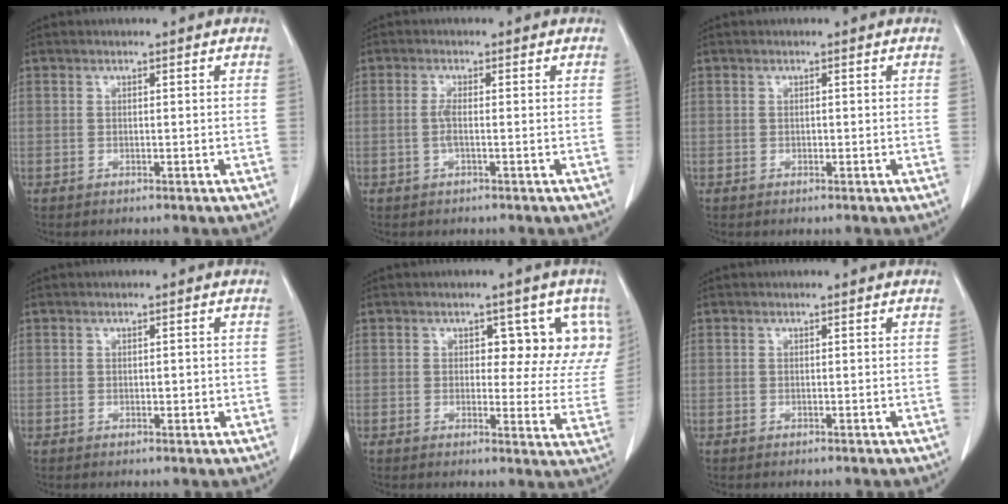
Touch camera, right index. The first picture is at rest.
{"total": 1.7, "force": [-0.3, 0.2, 1.7], "torque": [-0.037, 0.000, -0.007]}
{"total": 0.0}
{"total": 1.3, "force": [-0.1, 0.9, 0.9], "torque": [-0.011, 0.003, 0.002]}
{"total": 8.1, "force": [3.4, 4.7, 5.7], "torque": [-0.041, 0.004, 0.032]}
{"total": 0.0}